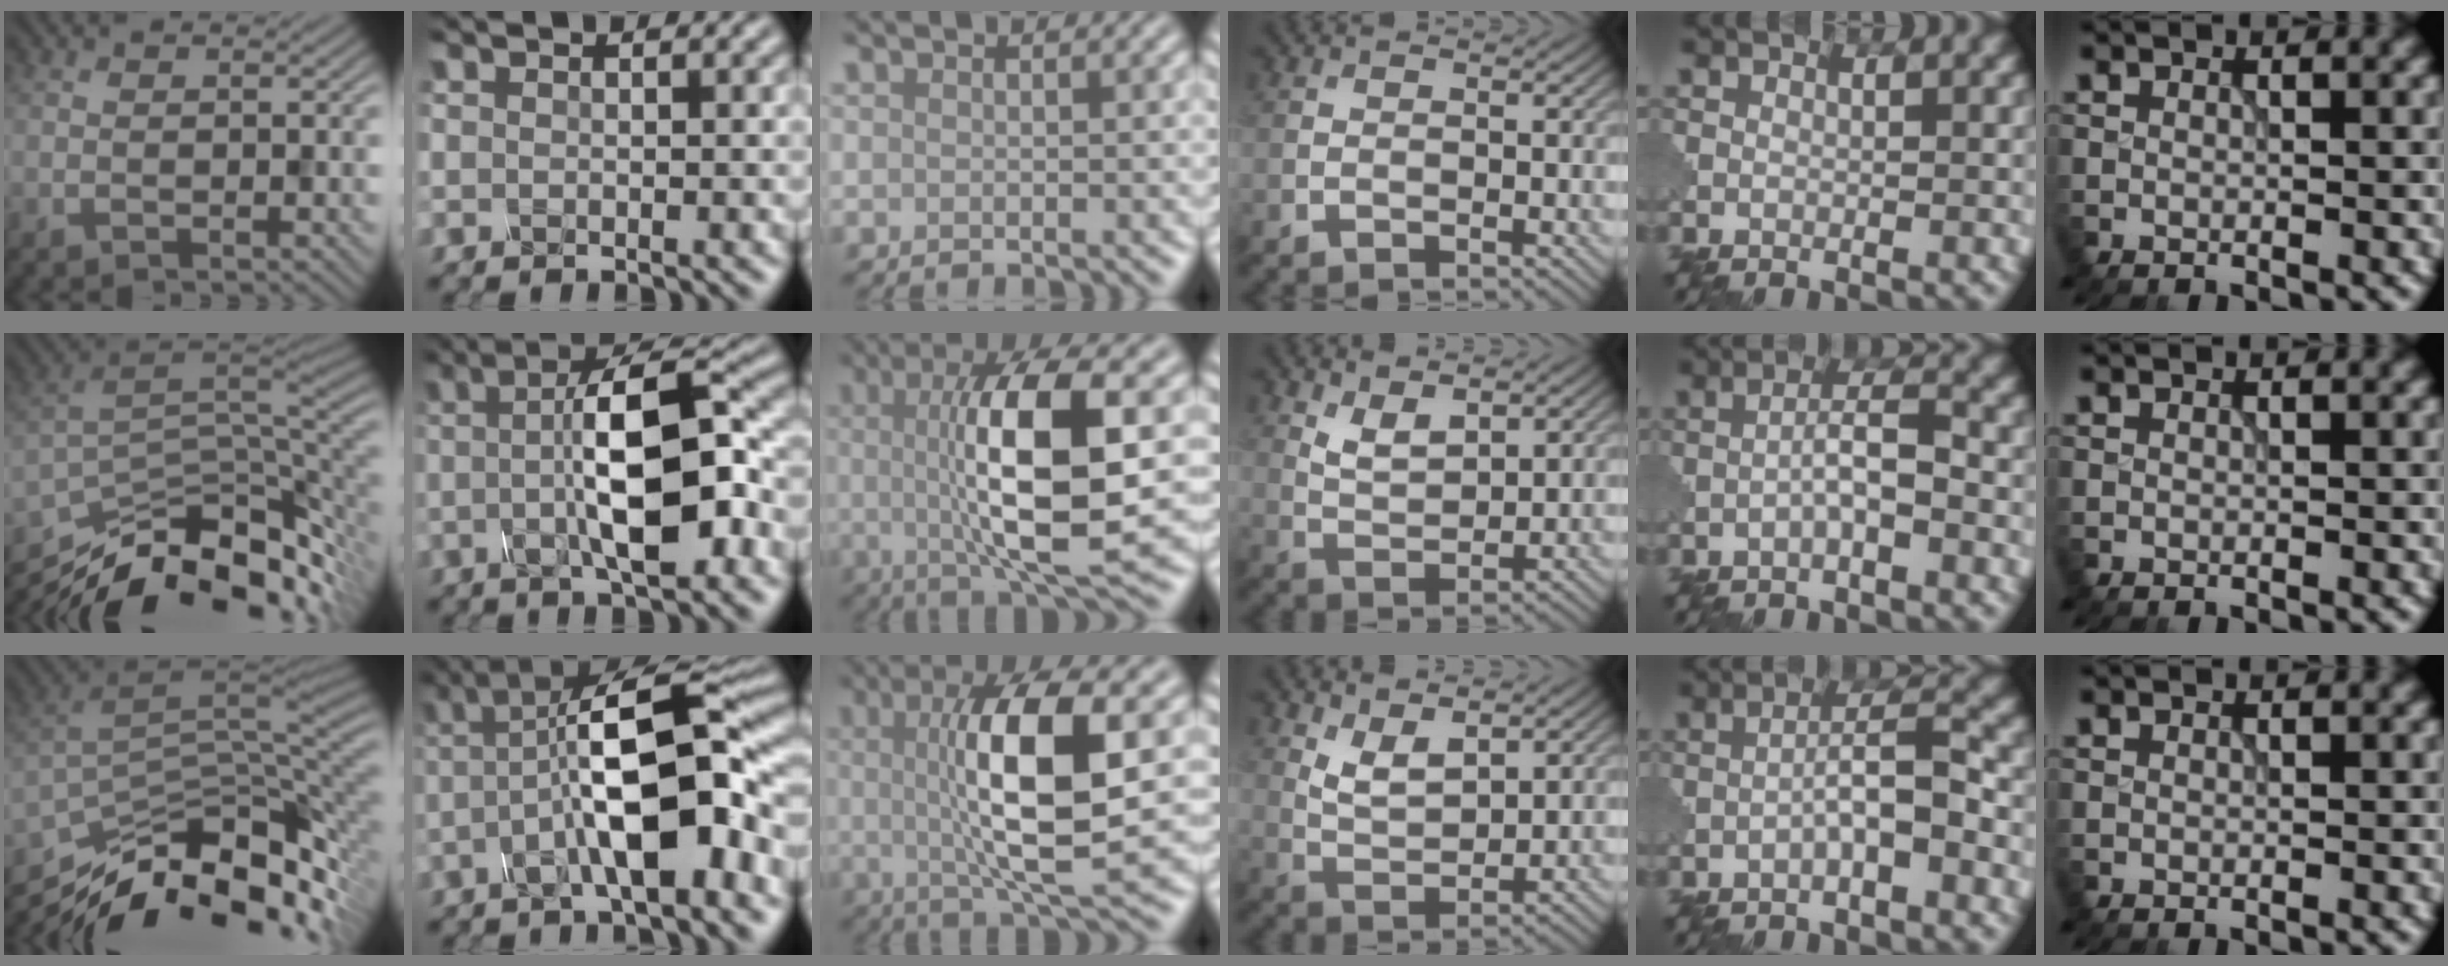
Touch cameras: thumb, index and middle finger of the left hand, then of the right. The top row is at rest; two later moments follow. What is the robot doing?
{"motion": "assemble", "object": "glue stick"}